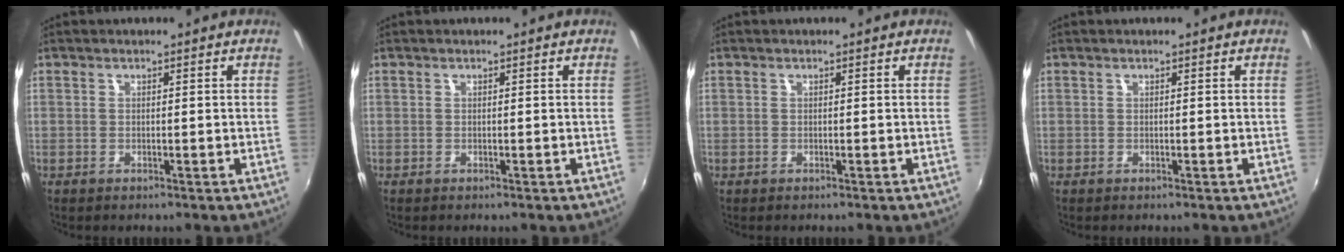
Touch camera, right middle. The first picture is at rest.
{"total": 0.0}
{"total": 0.0}
{"total": 0.0}